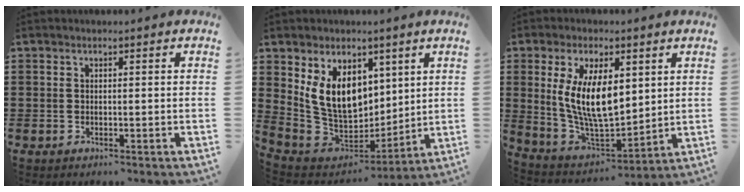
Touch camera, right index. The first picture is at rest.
{"total": 11.1, "force": [3.7, 8.4, 6.3], "torque": [-0.163, -0.018, 0.072]}
{"total": 10.9, "force": [2.5, 5.0, 9.4], "torque": [-0.196, -0.006, 0.043]}